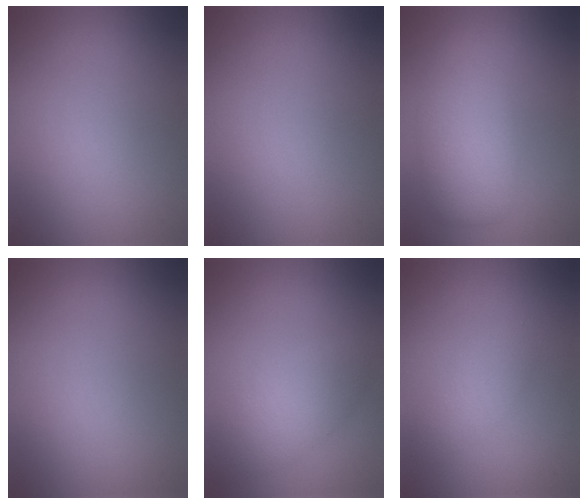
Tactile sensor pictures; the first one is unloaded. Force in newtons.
{"total": 0.0}
{"total": 5.3, "press": 5.2, "slide": 0.5}
{"total": 0.0}
{"total": 3.5, "press": 3.5, "slide": 0.1}
{"total": 1.9, "press": 1.9, "slide": 0.2}